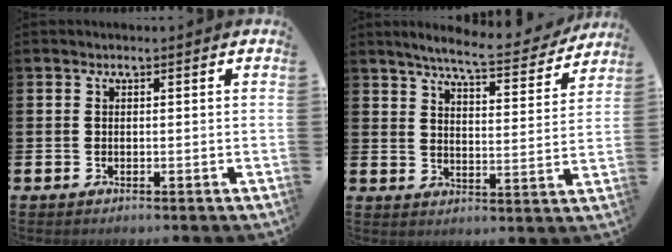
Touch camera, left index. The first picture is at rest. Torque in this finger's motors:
{"motor_torque": [0.96, -1.16, 0.45, 0.15]}